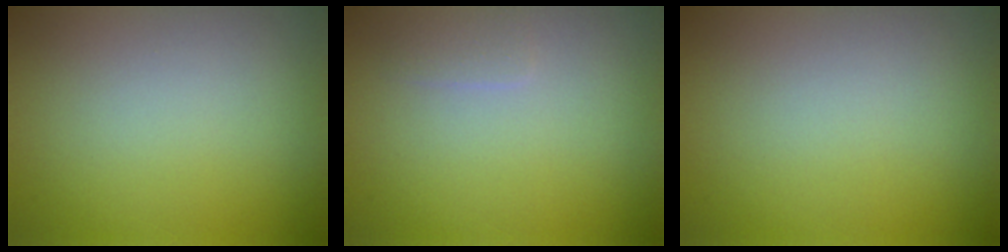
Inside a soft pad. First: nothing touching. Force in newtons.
{"total": 0.8, "press": 0.8, "slide": 0.0}
{"total": 0.0}